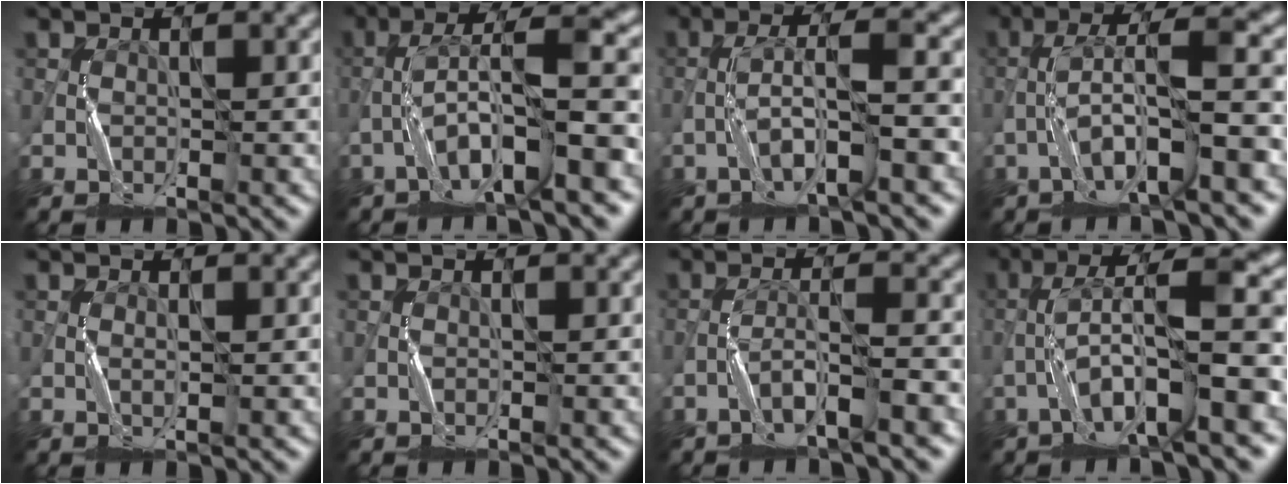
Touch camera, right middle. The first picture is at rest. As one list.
[{"total": 8.1, "force": [-3.3, 1.4, 7.2], "torque": [-0.128, 0.026, -0.065]}, {"total": 5.1, "force": [-2.1, 0.6, 4.6], "torque": [-0.088, 0.016, -0.043]}, {"total": 7.1, "force": [-2.9, 1.1, 6.4], "torque": [-0.118, 0.022, -0.059]}, {"total": 0.6, "force": [0.1, 0.0, 0.6], "torque": [-0.013, 0.002, 0.002]}, {"total": 0.0}, {"total": 3.8, "force": [-2.4, 0.3, 3.0], "torque": [-0.054, 0.013, -0.050]}, {"total": 8.7, "force": [-3.0, 1.5, 8.0], "torque": [-0.141, 0.027, -0.060]}]